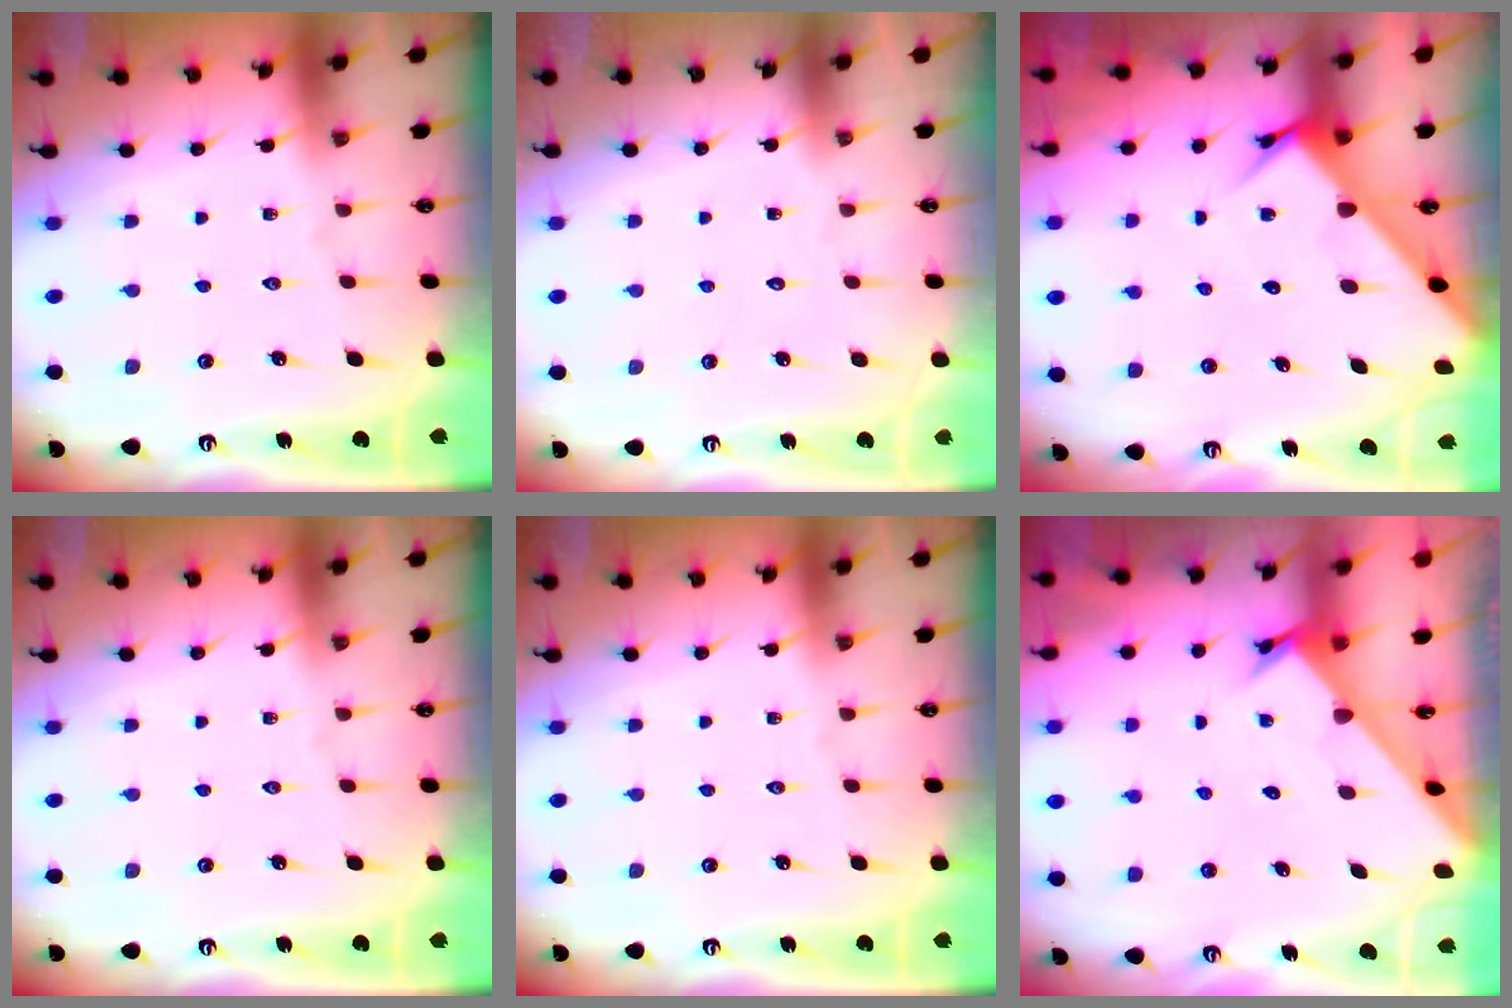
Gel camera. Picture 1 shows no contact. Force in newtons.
{"total": 1.7, "press": 1.7, "slide": 0.1}
{"total": 4.8, "press": 4.8, "slide": 0.3}
{"total": 0.0}
{"total": 0.0}
{"total": 2.3, "press": 2.3, "slide": 0.2}